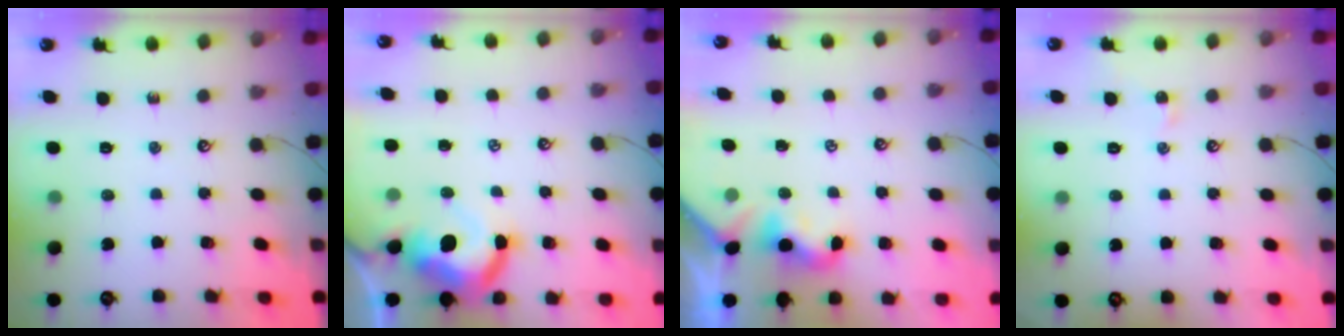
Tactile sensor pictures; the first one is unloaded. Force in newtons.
{"total": 5.4, "press": 5.2, "slide": 1.3}
{"total": 2.0, "press": 1.9, "slide": 0.5}
{"total": 0.0}